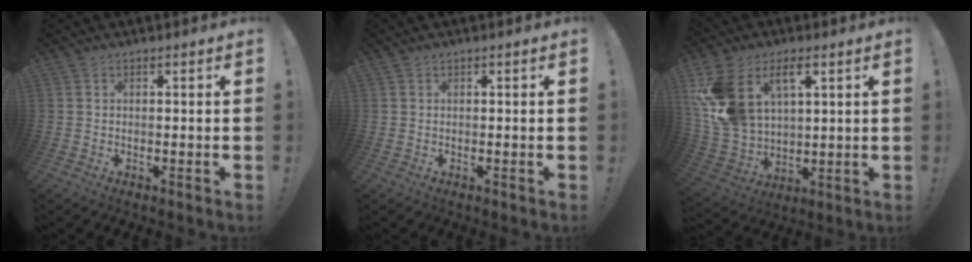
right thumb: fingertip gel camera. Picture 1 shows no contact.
{"total": 0.0}
{"total": 15.0, "force": [6.8, 9.8, 9.1], "torque": [-0.198, -0.033, 0.130]}